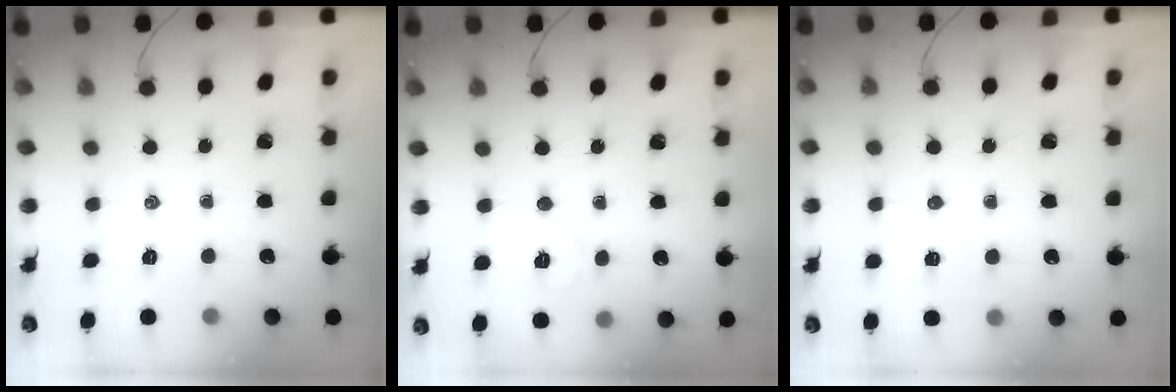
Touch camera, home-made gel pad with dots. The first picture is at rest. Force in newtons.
{"total": 5.8, "press": 5.7, "slide": 0.8}
{"total": 3.0, "press": 3.0, "slide": 0.7}